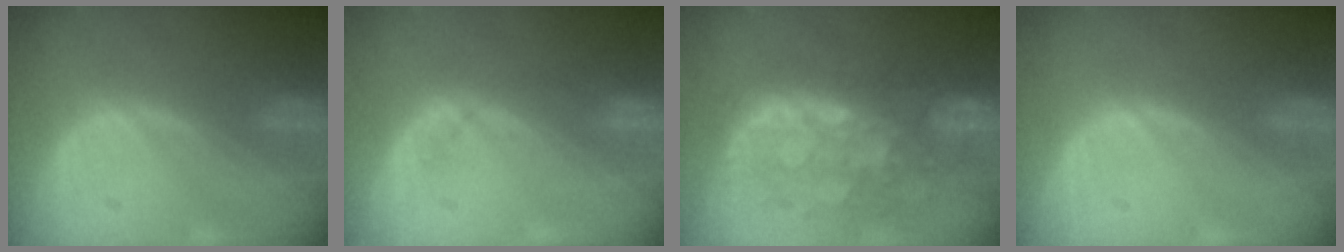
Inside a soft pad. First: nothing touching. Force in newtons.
{"total": 2.1, "press": 1.9, "slide": 0.9}
{"total": 10.4, "press": 9.3, "slide": 4.7}
{"total": 0.0}